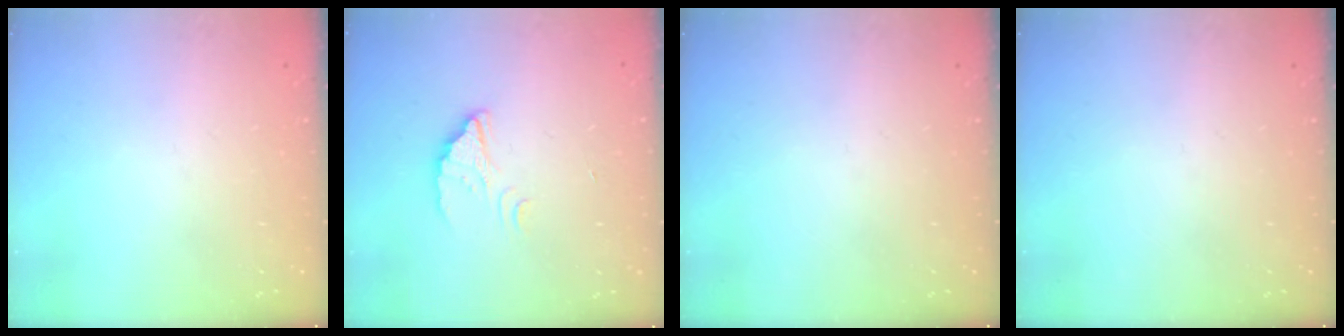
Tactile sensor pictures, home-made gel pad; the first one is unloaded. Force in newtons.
{"total": 2.7, "press": 2.7, "slide": 0.1}
{"total": 0.0}
{"total": 0.0}